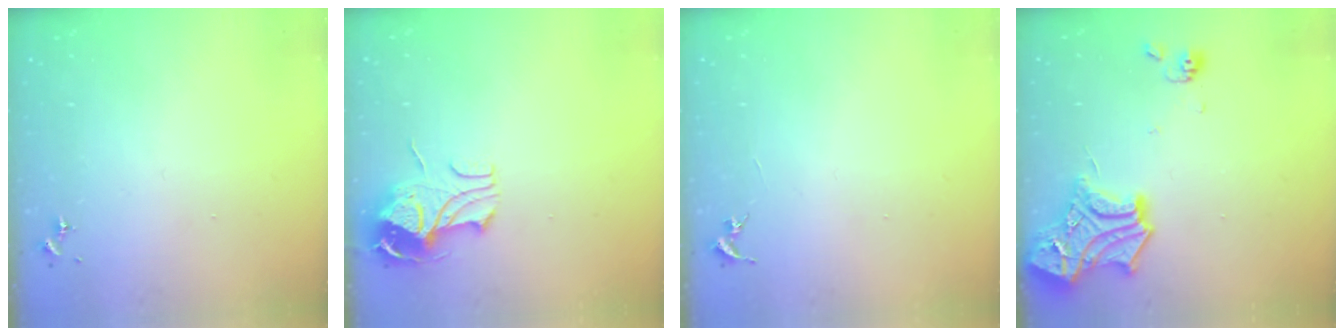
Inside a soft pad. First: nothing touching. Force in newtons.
{"total": 10.0, "press": 9.9, "slide": 0.6}
{"total": 0.0}
{"total": 16.2, "press": 16.2, "slide": 1.5}